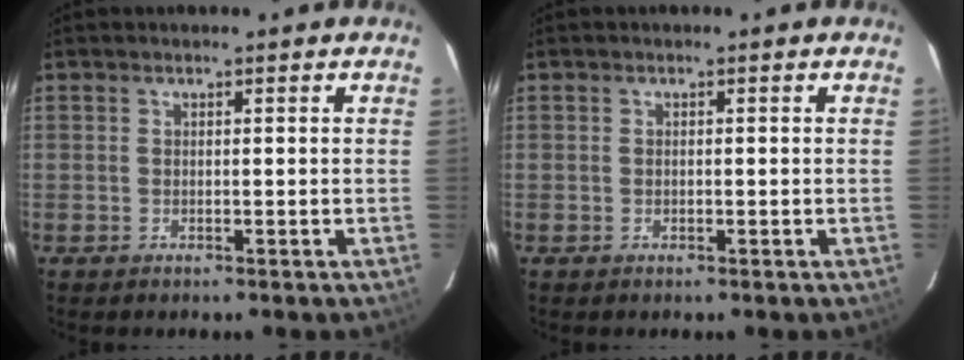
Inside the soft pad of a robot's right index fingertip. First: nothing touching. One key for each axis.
{"total": 0.0}